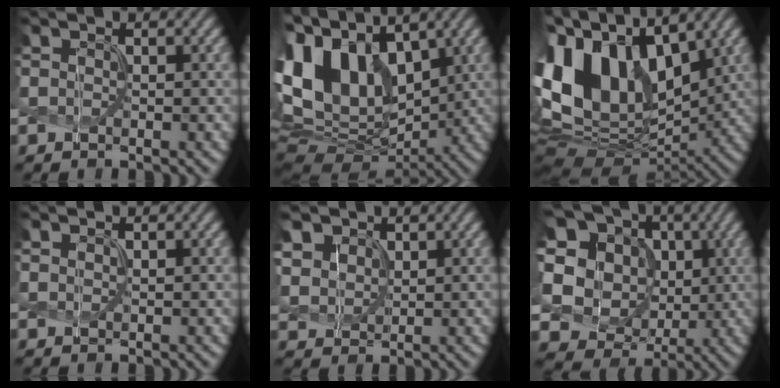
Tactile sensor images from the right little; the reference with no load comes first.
{"total": 16.5, "force": [4.3, 10.9, 11.6], "torque": [-0.249, 0.015, 0.085]}
{"total": 15.1, "force": [2.7, 9.8, 11.1], "torque": [-0.247, 0.017, 0.045]}
{"total": 0.5, "force": [0.5, 0.0, 0.2], "torque": [-0.008, 0.000, 0.011]}
{"total": 5.2, "force": [3.0, 3.5, 2.3], "torque": [-0.100, 0.009, 0.066]}
{"total": 16.8, "force": [3.1, 14.8, 7.3], "torque": [-0.206, 0.031, 0.042]}